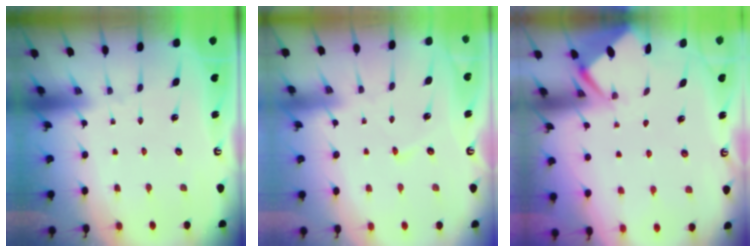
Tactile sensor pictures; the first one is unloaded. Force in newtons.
{"total": 2.9, "press": 2.9, "slide": 0.2}
{"total": 2.6, "press": 2.6, "slide": 0.3}